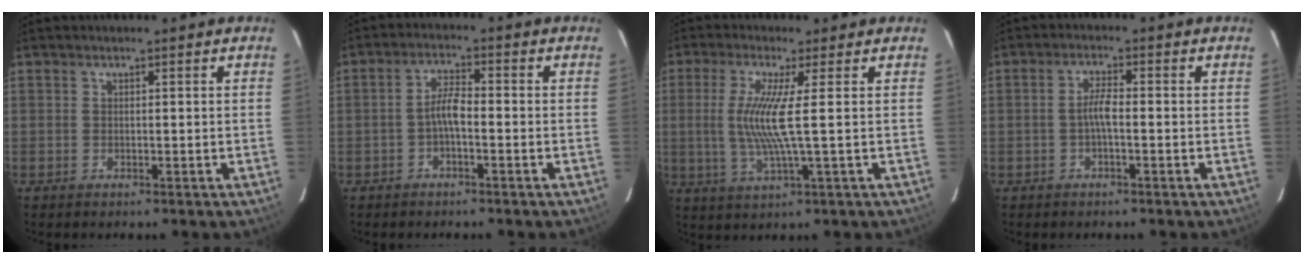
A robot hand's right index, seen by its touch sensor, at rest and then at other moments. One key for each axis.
{"total": 3.4, "fx": -1.5, "fy": 0.9, "fz": 3.0, "tx": -0.062, "ty": 0.011, "tz": -0.030}
{"total": 8.2, "fx": 0.7, "fy": -0.6, "fz": 8.1, "tx": -0.167, "ty": -0.009, "tz": 0.017}
{"total": 2.7, "fx": -0.9, "fy": 0.4, "fz": 2.6, "tx": -0.053, "ty": 0.007, "tz": -0.018}